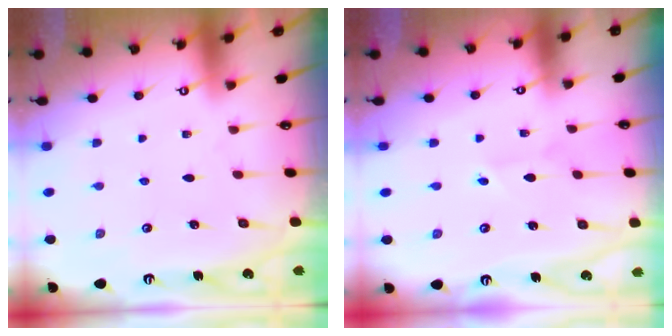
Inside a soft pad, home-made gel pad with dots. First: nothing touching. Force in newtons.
{"total": 1.6, "press": 1.6, "slide": 0.2}